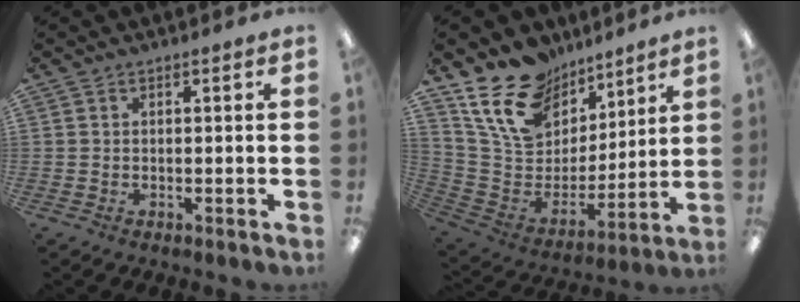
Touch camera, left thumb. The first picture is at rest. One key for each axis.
{"total": 18.9, "fx": 12.9, "fy": 11.4, "fz": 7.7, "tx": -0.156, "ty": -0.076, "tz": 0.244}